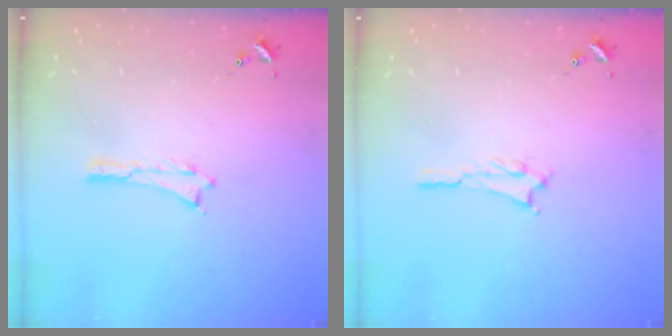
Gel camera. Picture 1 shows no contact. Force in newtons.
{"total": 1.1, "press": 1.1, "slide": 0.2}